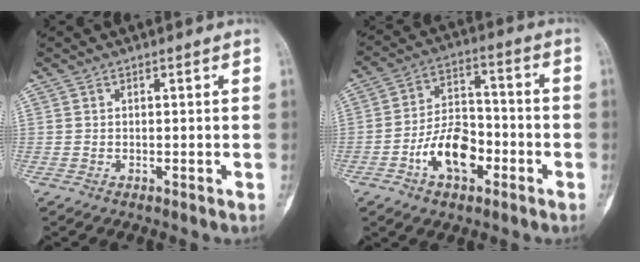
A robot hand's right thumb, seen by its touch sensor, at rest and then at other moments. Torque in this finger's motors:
{"motor_torque": [1.16, 0.89, 0.68, -0.52, 0.09]}